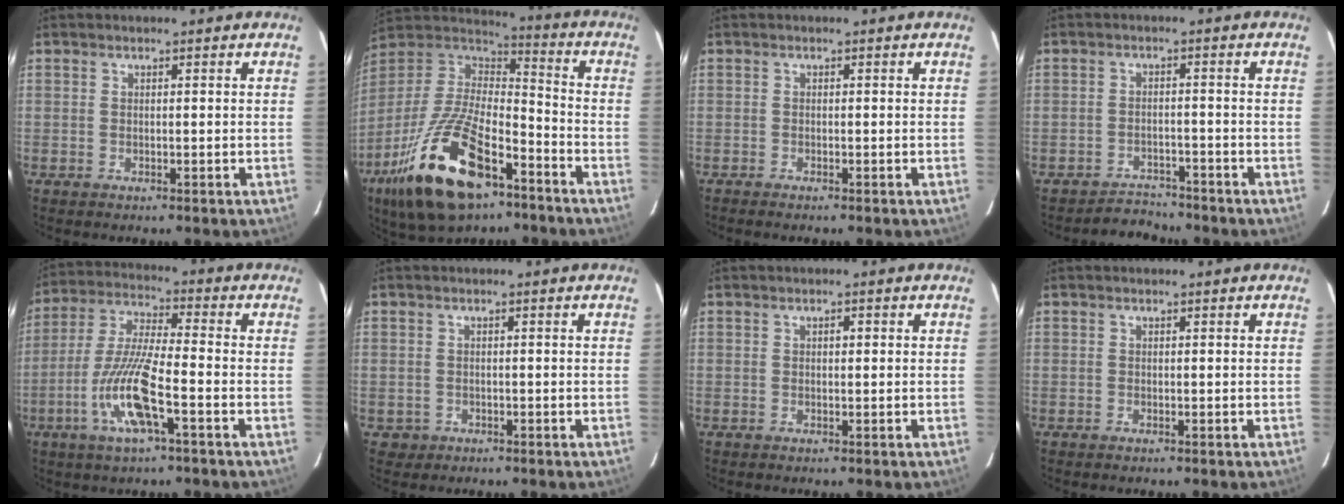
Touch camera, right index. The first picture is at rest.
{"total": 21.8, "force": [-12.7, 7.9, 15.8], "torque": [-0.335, -0.019, -0.233]}
{"total": 1.8, "force": [-1.5, 0.1, 0.9], "torque": [-0.013, -0.003, -0.017]}
{"total": 3.6, "force": [-3.3, 0.9, -1.0], "torque": [0.019, -0.001, -0.052]}
{"total": 12.0, "force": [-4.5, 1.2, 11.0], "torque": [-0.228, -0.007, -0.089]}
{"total": 1.9, "force": [-0.7, 1.8, -0.1], "torque": [0.002, 0.007, -0.010]}
{"total": 0.8, "force": [0.2, 0.4, 0.7], "torque": [-0.010, 0.002, 0.001]}
{"total": 0.0}